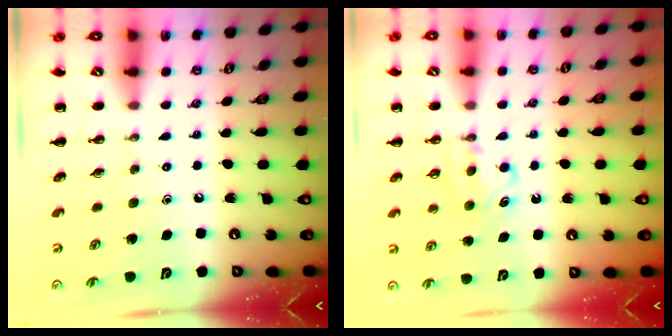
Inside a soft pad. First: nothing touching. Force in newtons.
{"total": 5.9, "press": 5.7, "slide": 1.8}